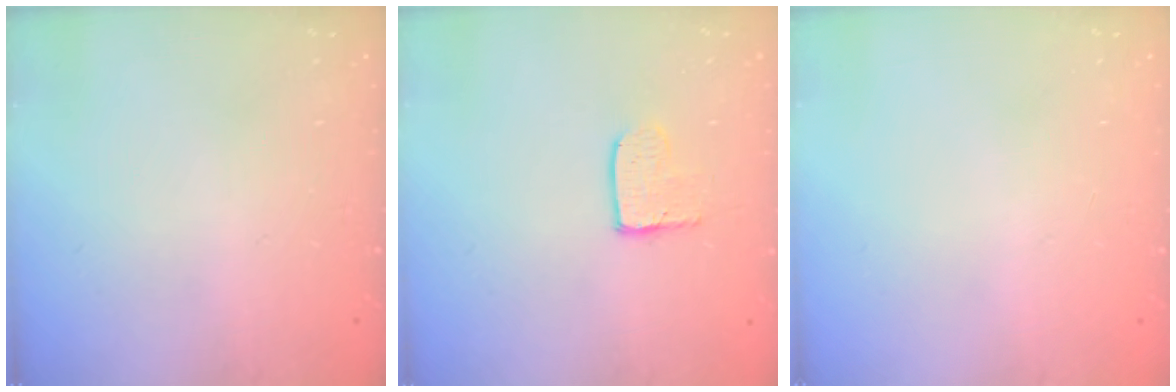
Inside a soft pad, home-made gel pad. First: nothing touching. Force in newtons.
{"total": 3.8, "press": 3.8, "slide": 0.4}
{"total": 0.0}